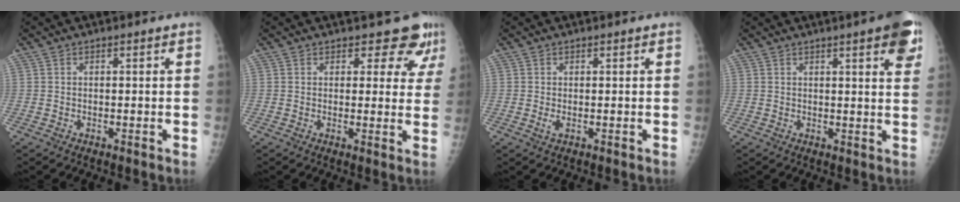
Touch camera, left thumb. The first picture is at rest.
{"total": 6.8, "force": [6.0, 3.2, 1.1], "torque": [0.029, -0.033, 0.052]}
{"total": 1.2, "force": [0.3, 0.7, 1.0], "torque": [-0.018, -0.004, 0.008]}
{"total": 8.7, "force": [4.7, 1.7, 7.2], "torque": [-0.070, -0.010, 0.052]}